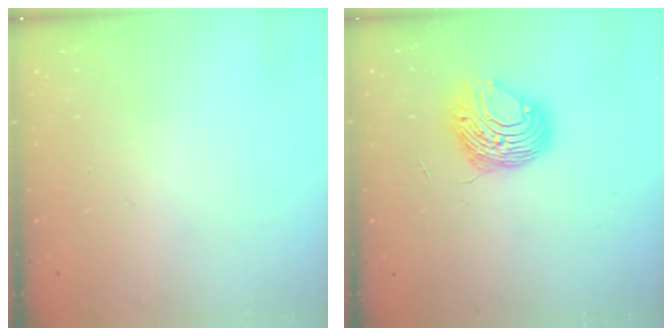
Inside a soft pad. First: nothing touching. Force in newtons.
{"total": 10.6, "press": 10.5, "slide": 1.0}